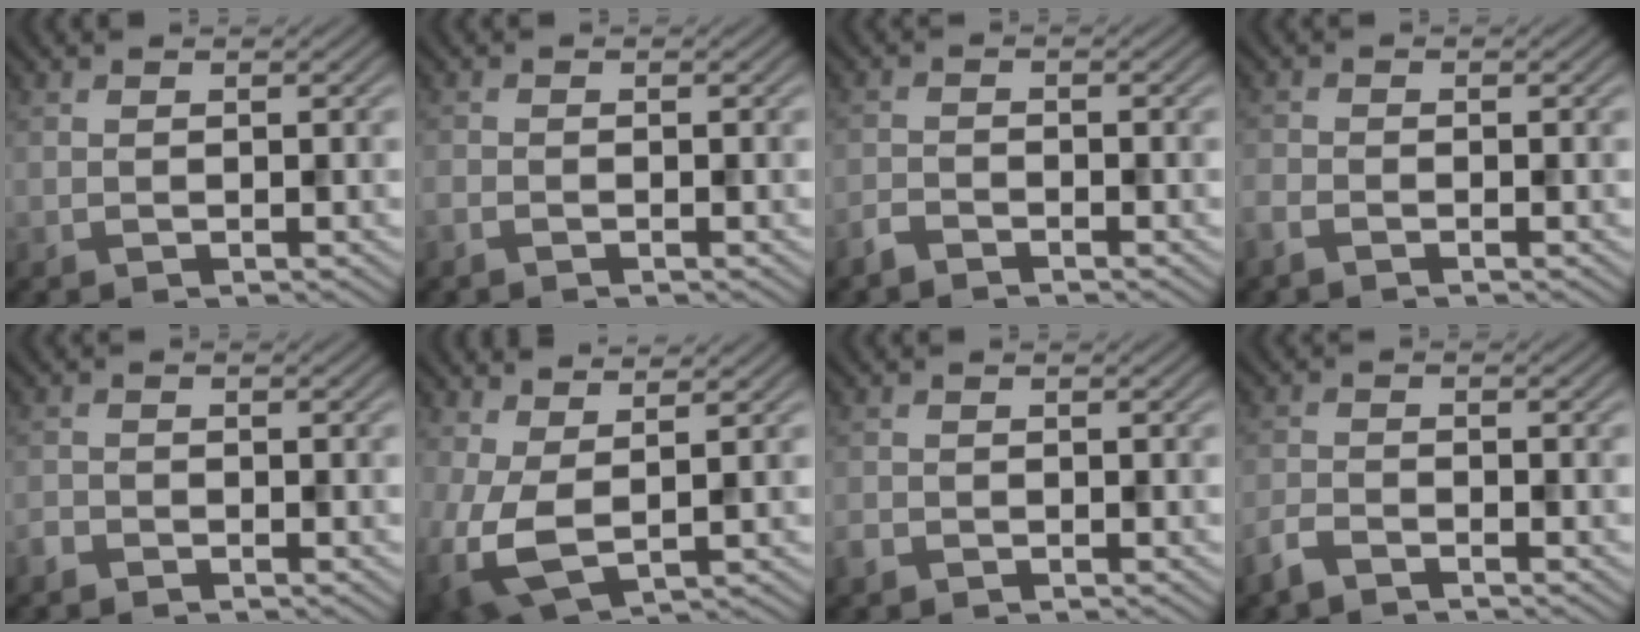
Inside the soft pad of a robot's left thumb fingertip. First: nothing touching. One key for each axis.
{"total": 1.0, "fx": -0.8, "fy": 0.2, "fz": 0.5, "tx": -0.012, "ty": -0.003, "tz": -0.018}
{"total": 1.8, "fx": -1.7, "fy": 0.4, "fz": 0.6, "tx": -0.015, "ty": -0.001, "tz": -0.041}
{"total": 1.6, "fx": -1.3, "fy": 0.4, "fz": 0.9, "tx": -0.022, "ty": -0.007, "tz": -0.033}
{"total": 1.3, "fx": -1.1, "fy": 0.6, "fz": 0.3, "tx": -0.005, "ty": 0.000, "tz": -0.027}
{"total": 5.3, "fx": 0.6, "fy": 2.6, "fz": 4.6, "tx": -0.118, "ty": -0.002, "tz": 0.011}
{"total": 1.2, "fx": -0.9, "fy": 0.7, "fz": 0.4, "tx": -0.009, "ty": -0.003, "tz": -0.021}
{"total": 2.5, "fx": -2.1, "fy": 0.6, "fz": 1.2, "tx": -0.031, "ty": -0.005, "tz": -0.052}